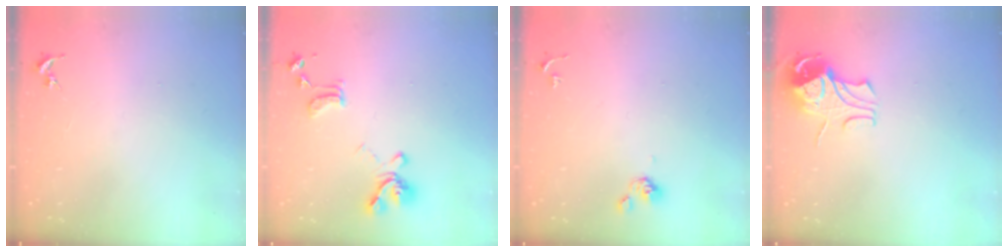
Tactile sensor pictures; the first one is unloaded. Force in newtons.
{"total": 15.5, "press": 15.4, "slide": 1.6}
{"total": 5.1, "press": 4.9, "slide": 1.4}
{"total": 8.9, "press": 8.9, "slide": 0.9}